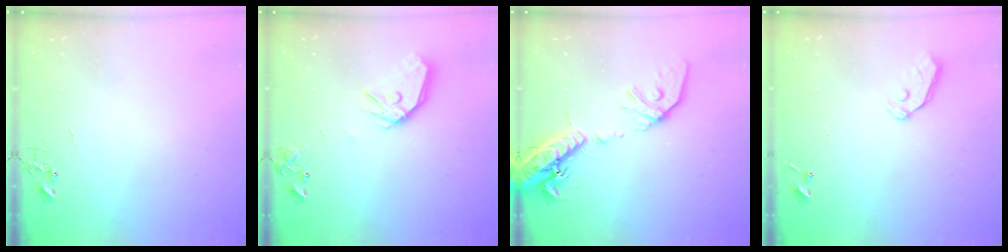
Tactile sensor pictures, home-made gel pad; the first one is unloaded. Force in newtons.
{"total": 12.5, "press": 12.4, "slide": 0.9}
{"total": 18.3, "press": 17.9, "slide": 3.7}
{"total": 5.3, "press": 5.3, "slide": 0.4}